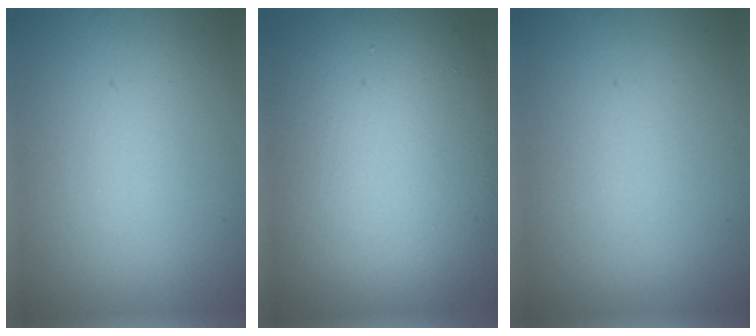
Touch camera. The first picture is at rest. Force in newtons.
{"total": 15.1, "press": 15.1, "slide": 1.0}
{"total": 0.0}